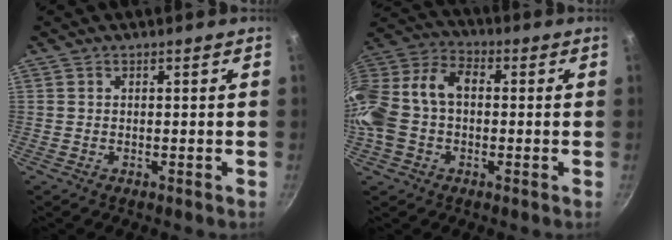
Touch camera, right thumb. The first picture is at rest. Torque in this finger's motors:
{"motor_torque": [1.00, 1.24, 0.68, -0.57, 0.21]}